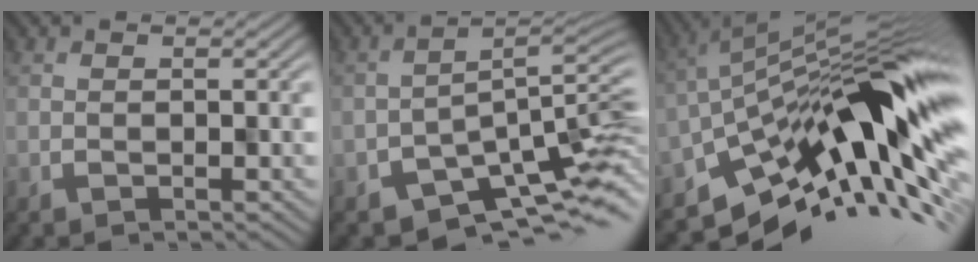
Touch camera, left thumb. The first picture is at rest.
{"total": 6.8, "force": [-4.5, 2.1, 4.7], "torque": [-0.069, -0.017, -0.074]}
{"total": 14.0, "force": [-4.1, 4.9, 12.5], "torque": [-0.191, 0.009, -0.092]}